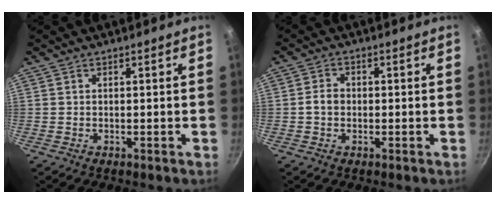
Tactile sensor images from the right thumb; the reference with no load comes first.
{"total": 2.9, "force": [-0.4, 2.3, 1.8], "torque": [-0.028, 0.010, -0.011]}